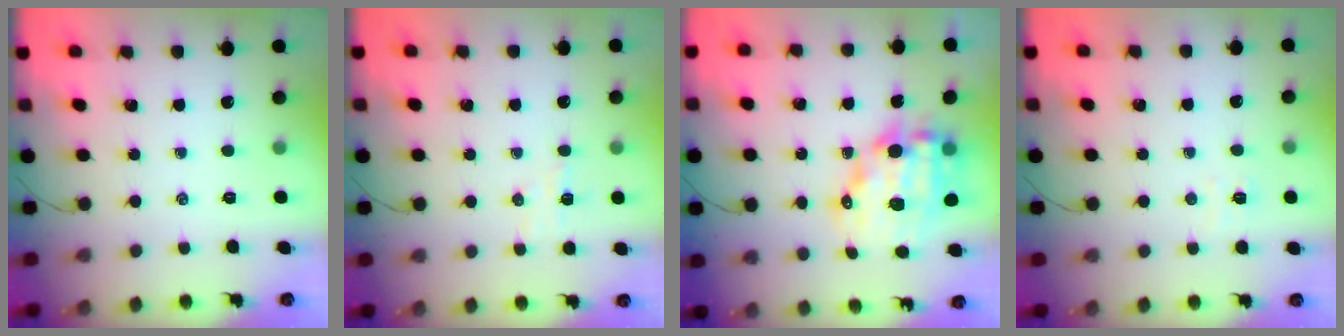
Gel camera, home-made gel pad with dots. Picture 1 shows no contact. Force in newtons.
{"total": 4.3, "press": 4.2, "slide": 1.0}
{"total": 14.7, "press": 14.4, "slide": 3.0}
{"total": 4.1, "press": 3.9, "slide": 1.0}